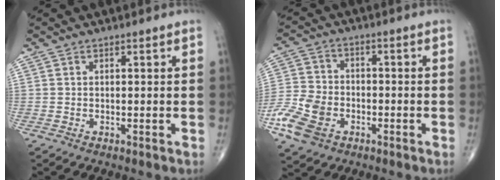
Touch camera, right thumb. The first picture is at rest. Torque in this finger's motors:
{"motor_torque": [2.76, 2.25, 0.57, -0.88, 0.11]}